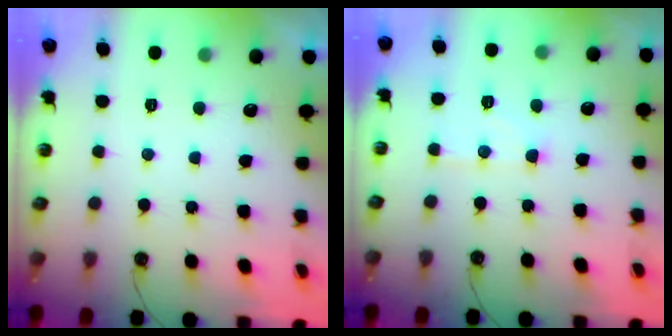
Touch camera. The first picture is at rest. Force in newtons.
{"total": 7.4, "press": 7.4, "slide": 0.5}